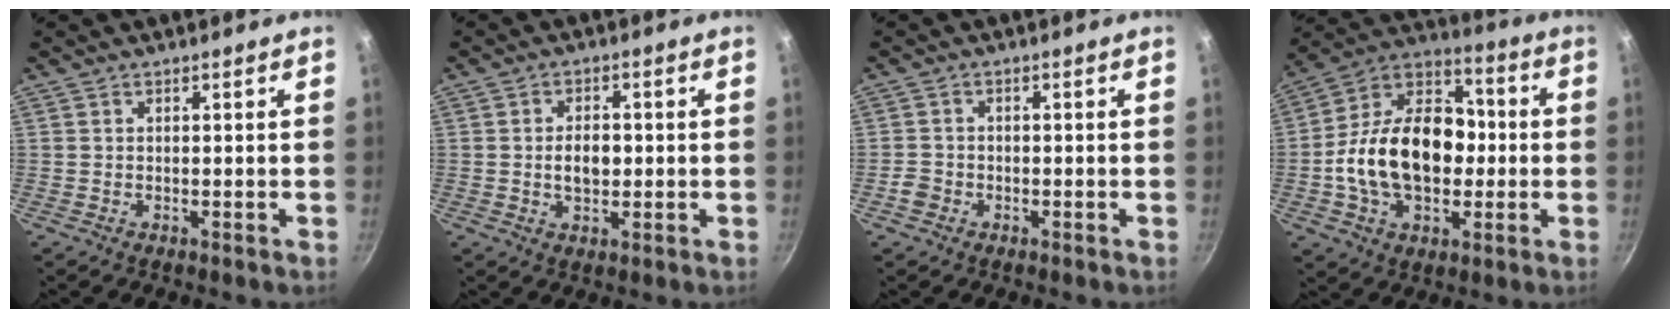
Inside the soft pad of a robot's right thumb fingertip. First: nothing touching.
{"total": 5.1, "force": [-0.1, 3.2, 4.0], "torque": [-0.051, 0.005, -0.005]}
{"total": 2.4, "force": [-1.3, 1.9, 0.8], "torque": [-0.012, 0.017, -0.024]}
{"total": 21.6, "force": [-1.9, 14.8, 15.6], "torque": [-0.234, 0.046, -0.045]}